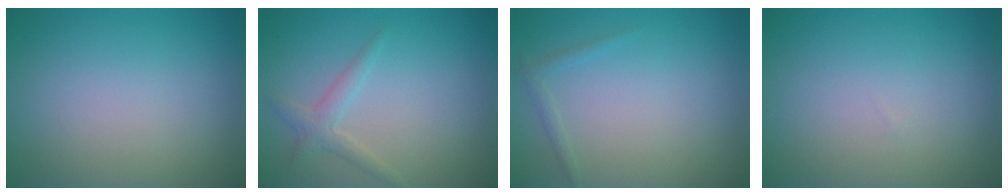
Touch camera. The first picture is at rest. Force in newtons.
{"total": 1.7, "press": 1.7, "slide": 0.0}
{"total": 0.8, "press": 0.8, "slide": 0.1}
{"total": 0.0}